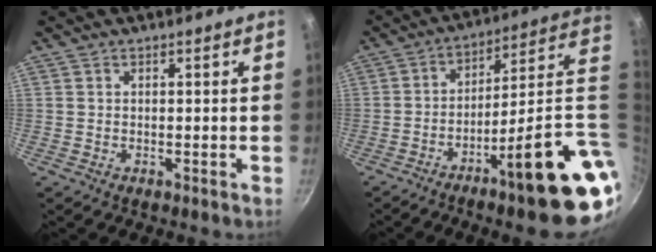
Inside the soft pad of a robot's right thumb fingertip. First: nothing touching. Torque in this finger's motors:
{"motor_torque": [3.82, 1.23, 1.90, -0.87, 0.53]}